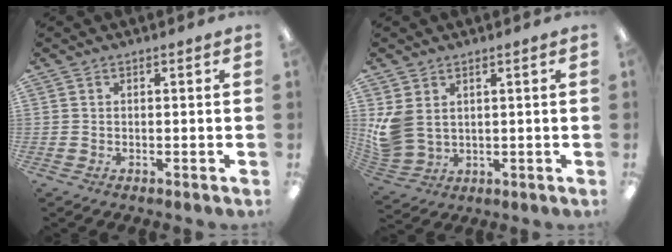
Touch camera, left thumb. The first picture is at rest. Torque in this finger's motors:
{"motor_torque": [0.02, 0.22, 0.49, -0.50, 0.05]}